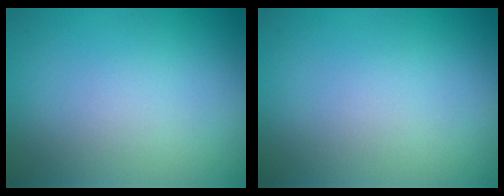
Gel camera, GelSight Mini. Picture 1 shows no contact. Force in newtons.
{"total": 0.0}